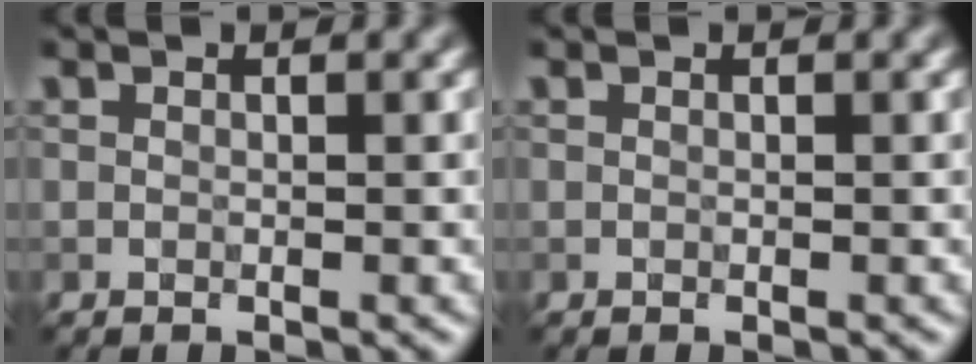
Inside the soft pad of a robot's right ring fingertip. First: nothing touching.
{"total": 0.0}